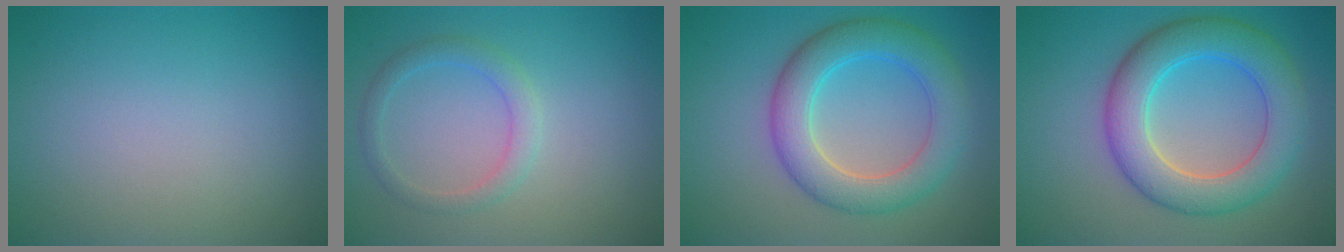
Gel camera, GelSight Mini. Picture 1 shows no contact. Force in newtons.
{"total": 2.1, "press": 2.1, "slide": 0.2}
{"total": 6.1, "press": 6.1, "slide": 0.2}
{"total": 7.2, "press": 7.2, "slide": 0.2}